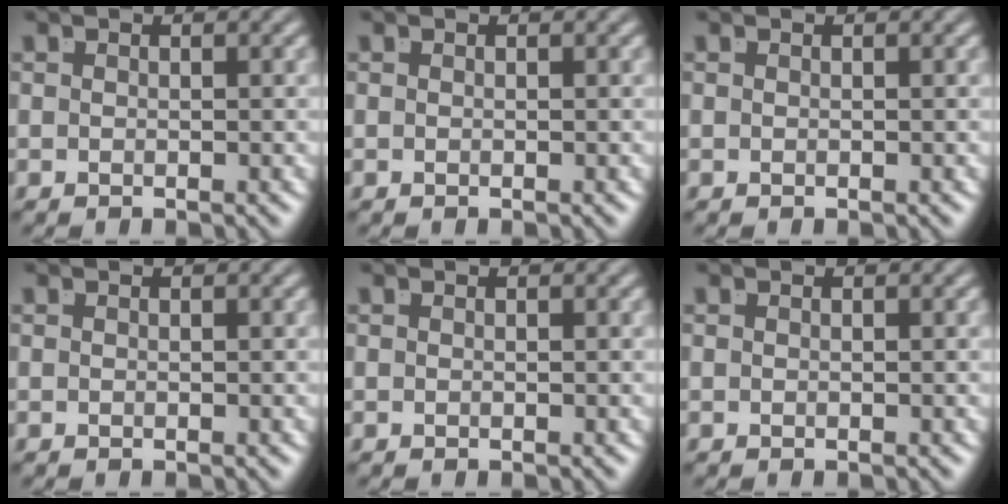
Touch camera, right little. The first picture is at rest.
{"total": 0.0}
{"total": 0.0}
{"total": 0.0}
{"total": 0.0}
{"total": 0.0}